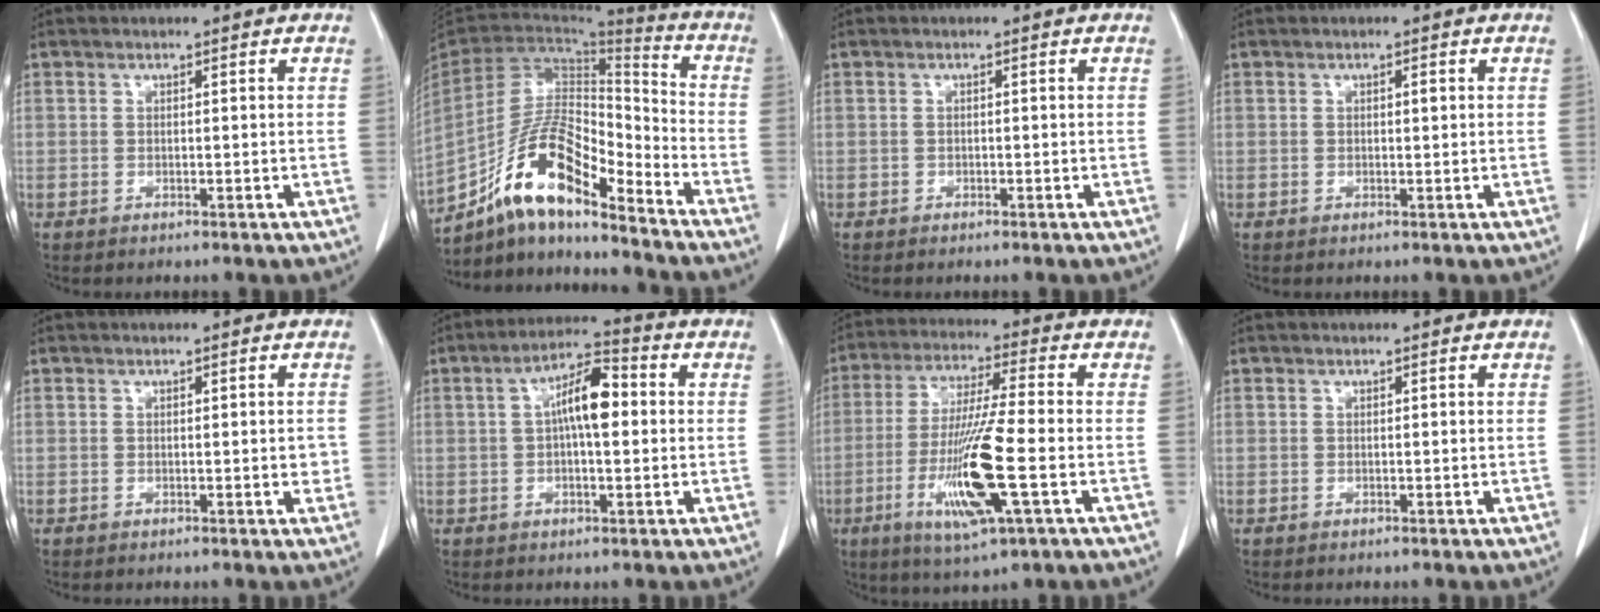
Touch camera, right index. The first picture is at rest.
{"total": 14.8, "force": [-10.9, 3.5, 9.4], "torque": [-0.177, 0.025, -0.198]}
{"total": 0.0}
{"total": 0.9, "force": [0.2, 0.3, 0.8], "torque": [-0.012, 0.001, 0.003]}
{"total": 1.4, "force": [0.0, 0.6, 1.3], "torque": [-0.014, 0.000, 0.001]}
{"total": 8.1, "force": [0.9, 2.4, 7.7], "torque": [-0.140, 0.024, 0.009]}
{"total": 14.0, "force": [-4.0, 0.4, 13.4], "torque": [-0.271, -0.021, -0.075]}
{"total": 0.0}